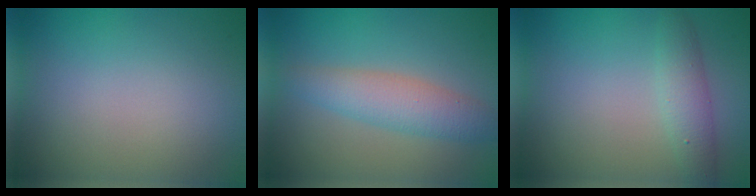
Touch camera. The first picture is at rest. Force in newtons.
{"total": 3.8, "press": 3.8, "slide": 0.0}
{"total": 2.4, "press": 2.4, "slide": 0.1}